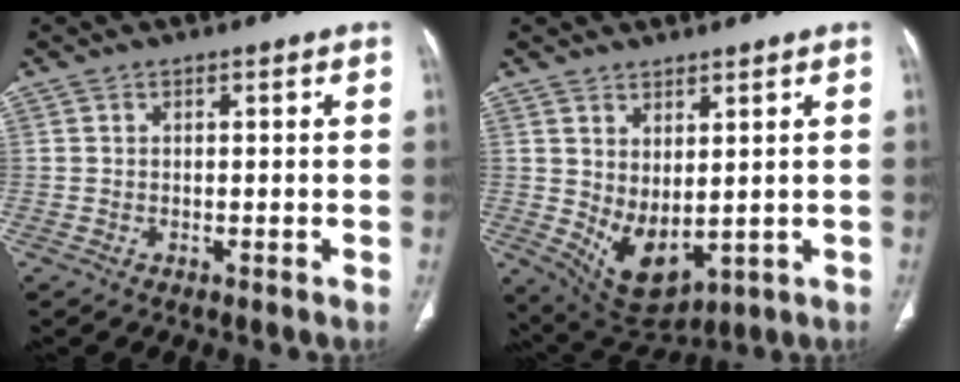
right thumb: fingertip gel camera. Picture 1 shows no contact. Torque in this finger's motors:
{"motor_torque": [-0.38, 0.73, 0.54, 0.46, 0.26]}